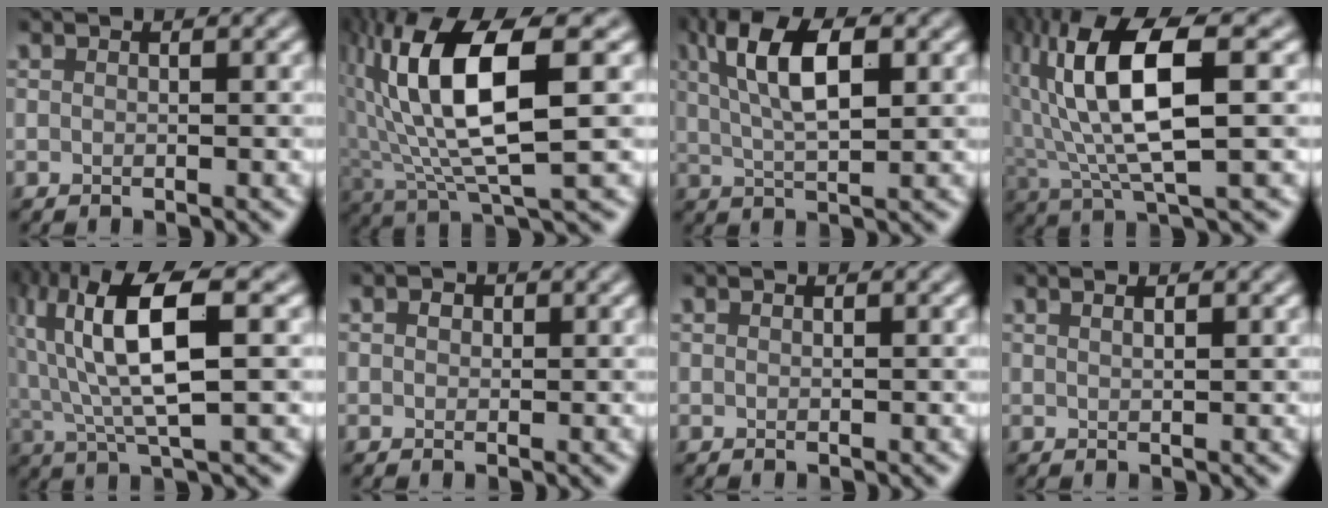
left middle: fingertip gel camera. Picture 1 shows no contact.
{"total": 12.0, "force": [1.9, 3.5, 11.3], "torque": [-0.216, 0.008, 0.038]}
{"total": 7.2, "force": [2.3, 2.7, 6.2], "torque": [-0.112, 0.011, 0.039]}
{"total": 10.9, "force": [1.8, 3.3, 10.2], "torque": [-0.199, 0.013, 0.034]}
{"total": 10.0, "force": [2.0, 2.8, 9.4], "torque": [-0.185, 0.014, 0.035]}
{"total": 0.9, "force": [0.2, 0.8, 0.4], "torque": [-0.007, 0.000, 0.000]}
{"total": 0.0}
{"total": 1.3, "force": [0.8, 0.4, 1.0], "torque": [-0.004, -0.004, 0.006]}